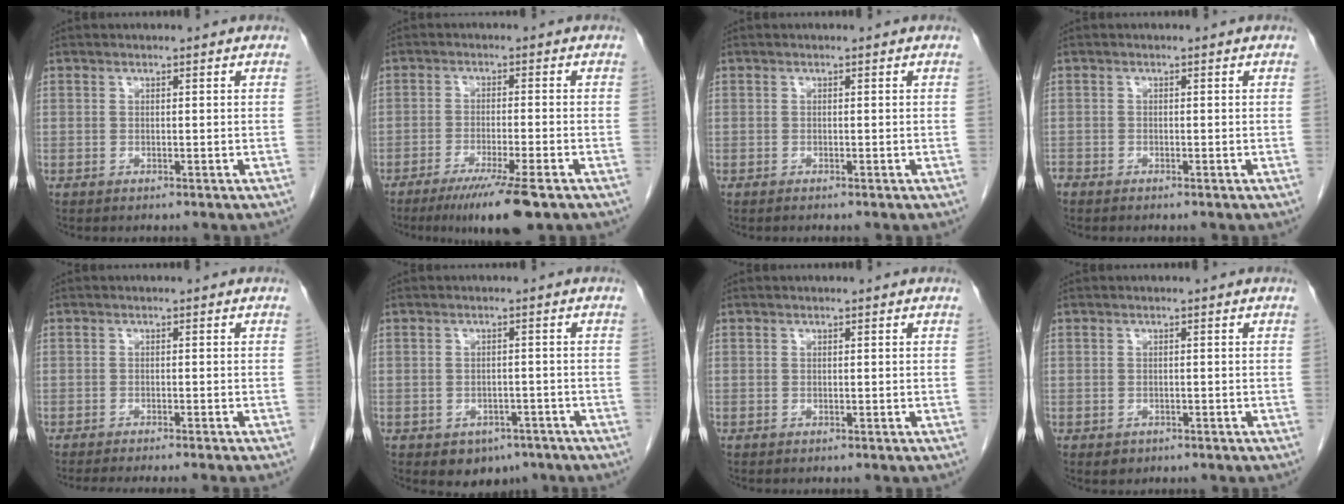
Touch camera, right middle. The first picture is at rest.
{"total": 8.9, "force": [-6.0, -0.1, 6.6], "torque": [-0.103, -0.022, -0.094]}
{"total": 0.5, "force": [-0.5, 0.1, 0.3], "torque": [-0.005, 0.000, -0.006]}
{"total": 0.8, "force": [-0.8, 0.2, 0.1], "torque": [-0.007, -0.001, -0.016]}
{"total": 7.9, "force": [-7.0, -0.5, 3.7], "torque": [-0.026, -0.017, -0.098]}
{"total": 4.8, "force": [-3.1, 3.2, 1.8], "torque": [-0.014, 0.004, -0.035]}
{"total": 0.0}
{"total": 1.5, "force": [-0.8, 1.1, 0.5], "torque": [-0.009, 0.002, -0.004]}